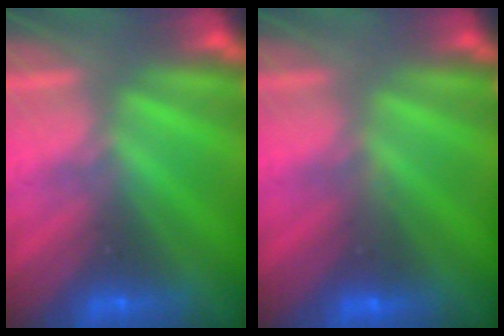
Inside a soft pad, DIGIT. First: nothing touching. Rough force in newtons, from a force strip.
{"total": 2.9}